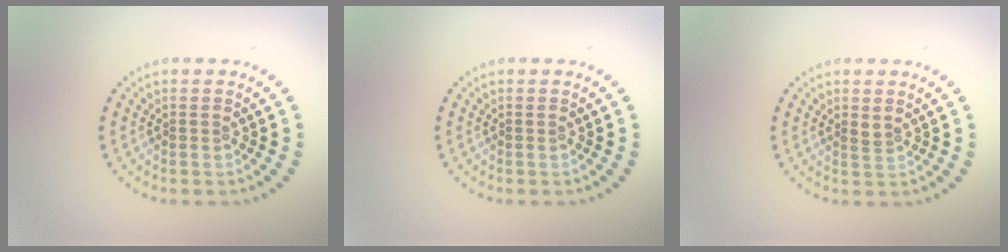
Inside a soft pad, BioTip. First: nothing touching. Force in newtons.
{"total": 0.0}
{"total": 0.8, "press": 0.5, "slide": 0.7}